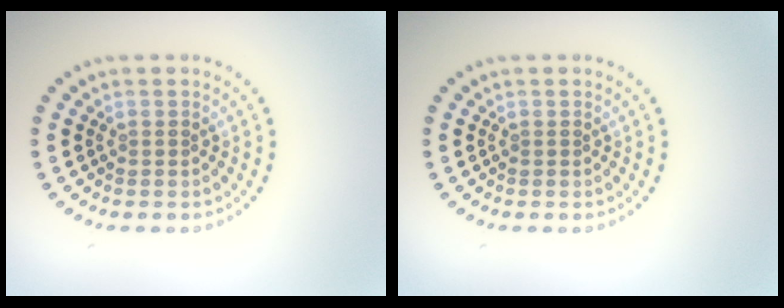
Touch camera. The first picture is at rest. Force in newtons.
{"total": 0.0}